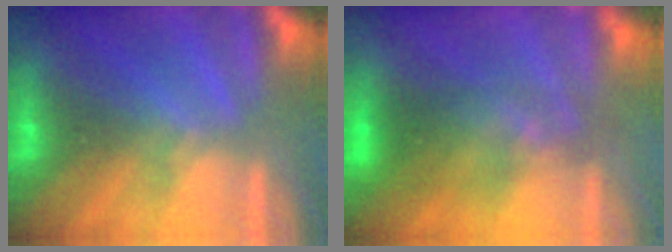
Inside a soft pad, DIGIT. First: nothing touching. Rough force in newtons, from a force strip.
{"total": 8.5}